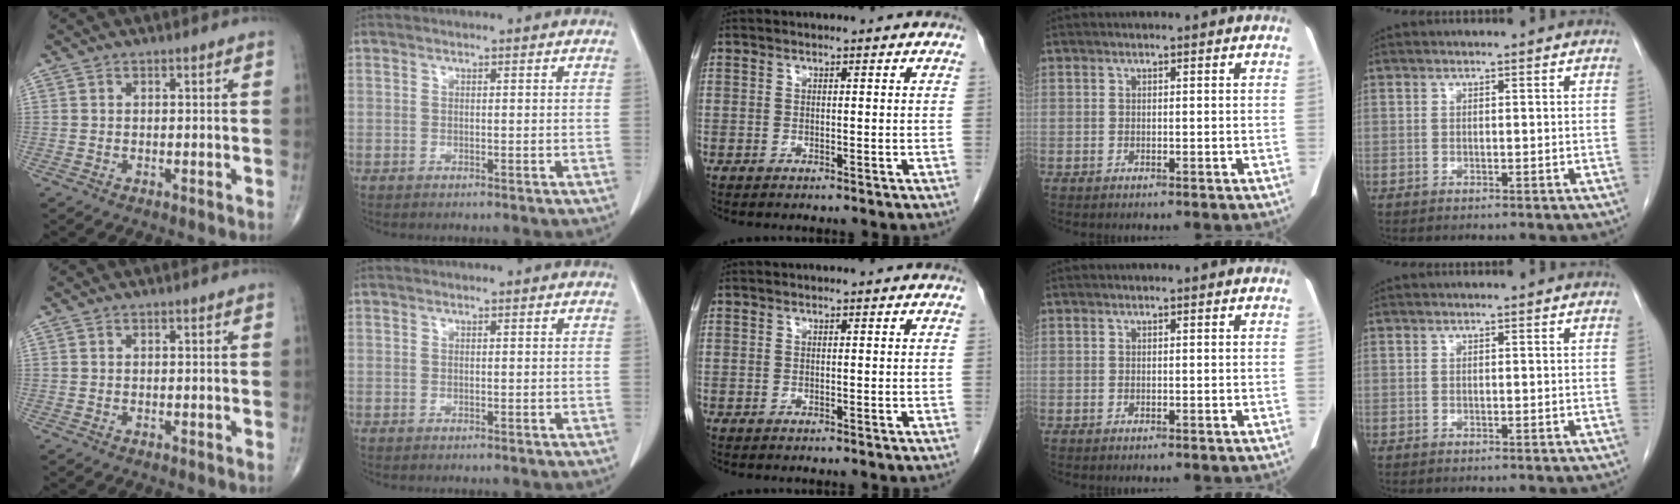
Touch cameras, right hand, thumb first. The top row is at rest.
{}